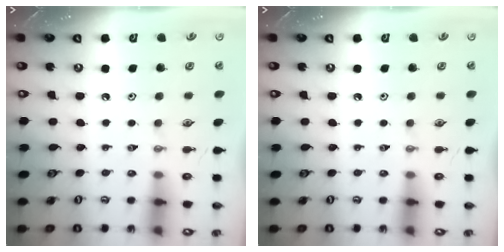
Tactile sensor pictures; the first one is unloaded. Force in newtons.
{"total": 0.0}